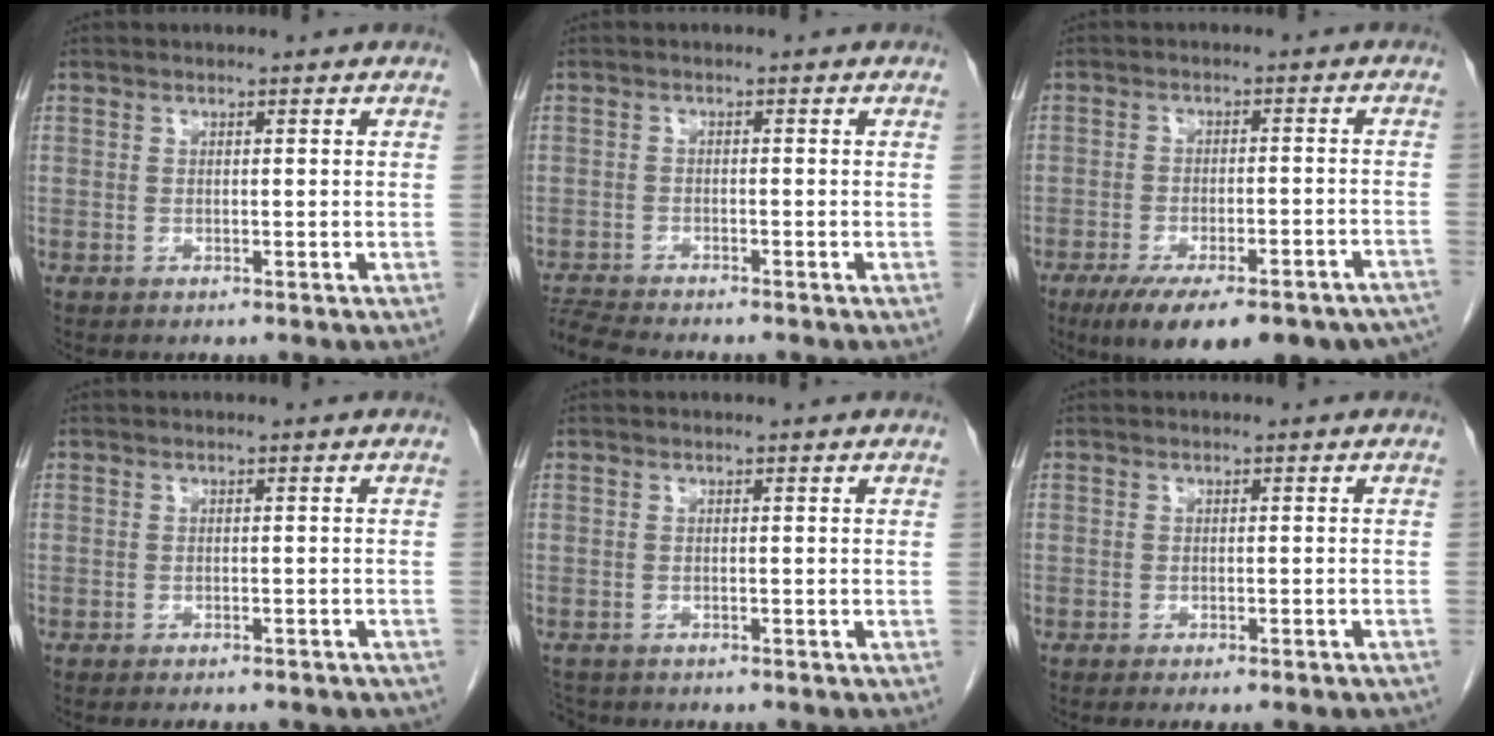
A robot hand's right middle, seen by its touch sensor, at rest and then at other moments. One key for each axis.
{"total": 5.0, "fx": -4.9, "fy": -0.3, "fz": 1.1, "tx": -0.023, "ty": -0.019, "tz": -0.088}
{"total": 22.3, "fx": -17.7, "fy": 5.5, "fz": 12.4, "tx": -0.138, "ty": -0.008, "tz": -0.226}
{"total": 6.0, "fx": -5.1, "fy": 1.9, "fz": 2.5, "tx": -0.028, "ty": -0.004, "tz": -0.052}
{"total": 2.4, "fx": -2.1, "fy": 1.1, "fz": 0.2, "tx": -0.007, "ty": -0.004, "tz": -0.036}
{"total": 4.7, "fx": -3.9, "fy": 0.5, "fz": 2.6, "tx": -0.026, "ty": -0.005, "tz": -0.047}